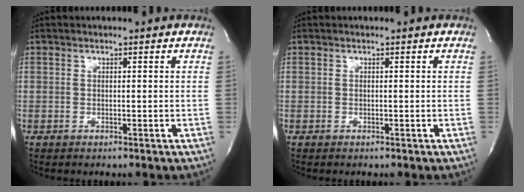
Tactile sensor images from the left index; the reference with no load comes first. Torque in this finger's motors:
{"motor_torque": [-0.05, -0.04, 0.02, 0.02]}